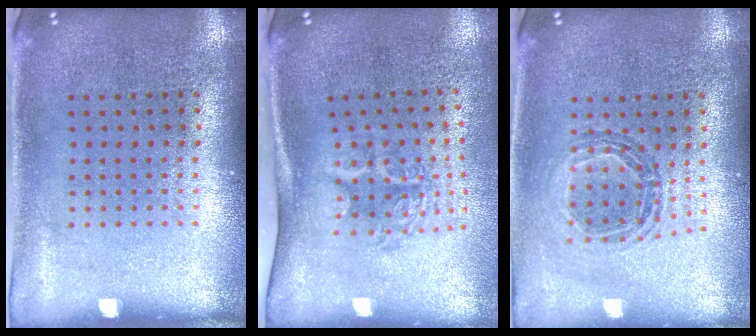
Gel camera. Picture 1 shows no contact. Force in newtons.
{"total": 1.9, "press": 1.3, "slide": 1.5}
{"total": 0.9, "press": 0.9, "slide": 0.2}